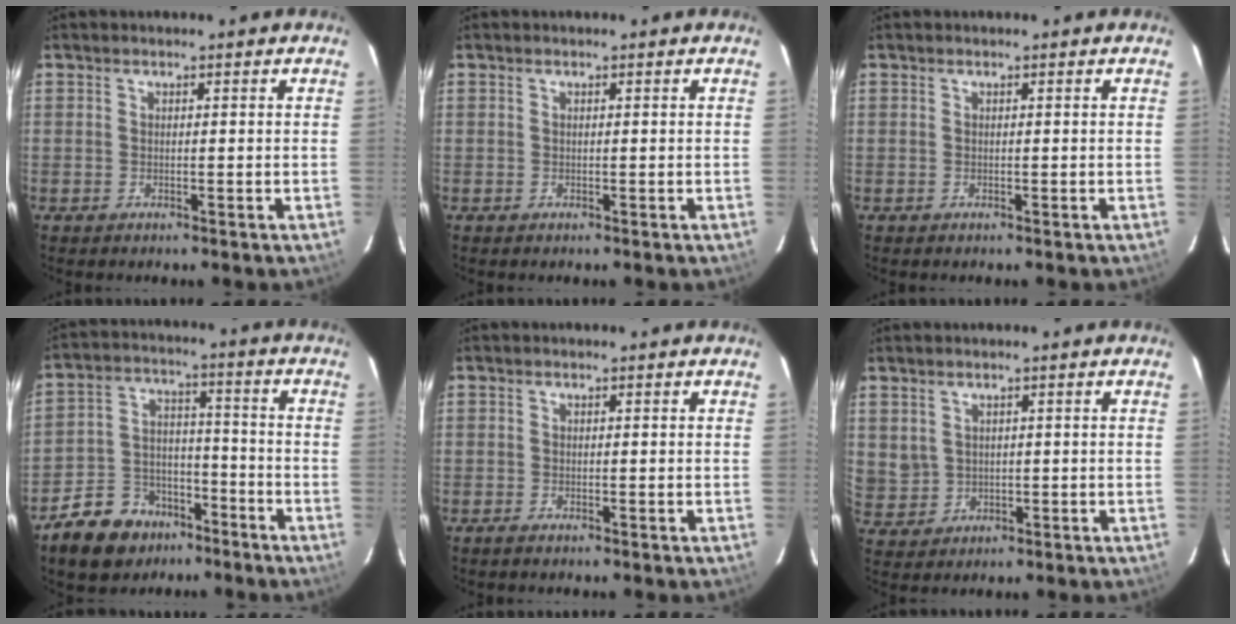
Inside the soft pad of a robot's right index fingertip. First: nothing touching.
{"total": 0.0}
{"total": 0.0}
{"total": 12.9, "force": [-9.0, 8.1, 4.5], "torque": [-0.106, 0.033, -0.133]}
{"total": 0.9, "force": [-0.9, 0.1, 0.3], "torque": [-0.006, -0.001, -0.016]}
{"total": 4.6, "force": [1.5, 4.1, 1.4], "torque": [-0.028, 0.004, 0.047]}